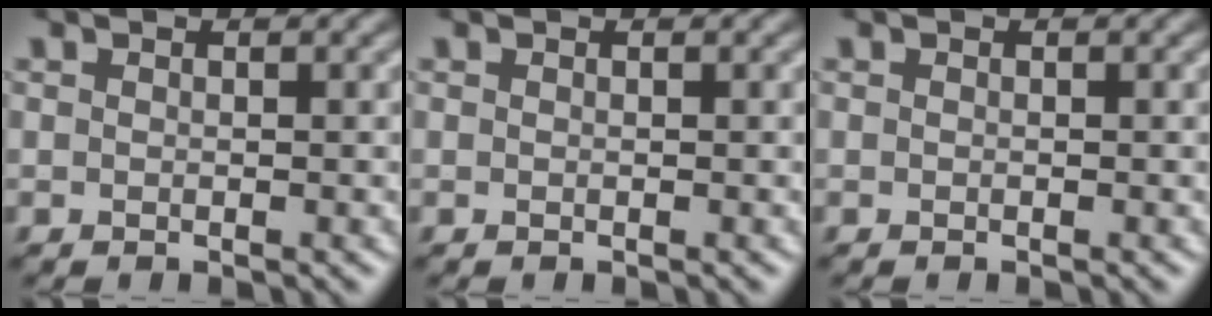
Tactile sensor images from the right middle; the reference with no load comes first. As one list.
[{"total": 0.0}, {"total": 0.0}]